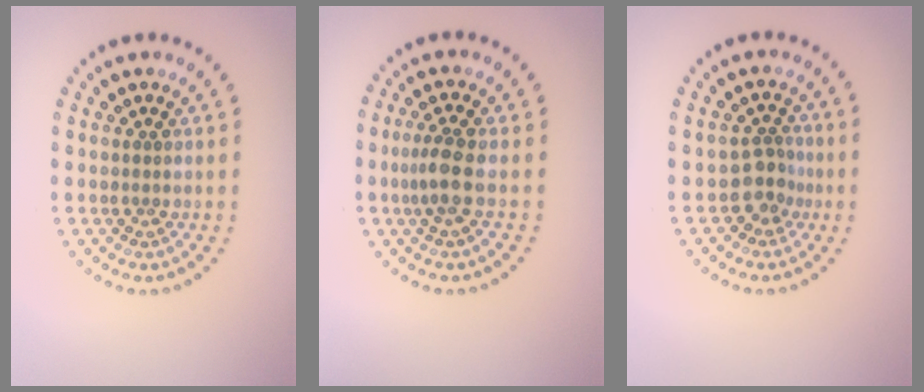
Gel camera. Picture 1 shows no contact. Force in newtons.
{"total": 2.3, "press": 1.8, "slide": 1.3}
{"total": 2.2, "press": 1.7, "slide": 1.4}